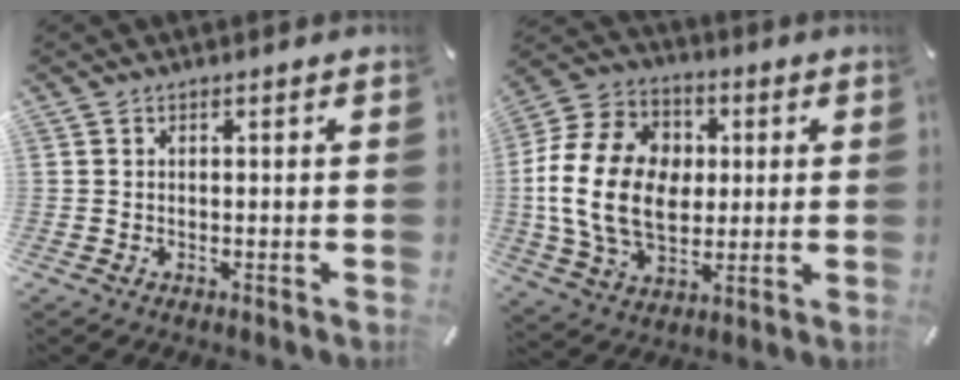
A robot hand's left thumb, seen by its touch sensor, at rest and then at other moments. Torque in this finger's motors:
{"motor_torque": [0.31, 2.18, 2.77, 0.00, 0.25]}